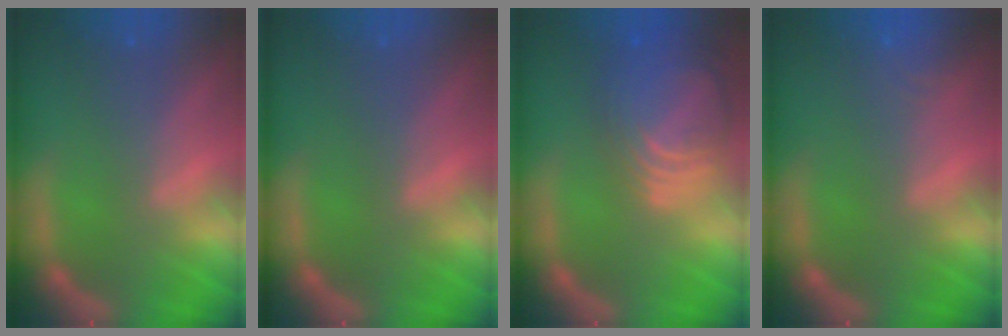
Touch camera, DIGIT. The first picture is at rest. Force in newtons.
{"total": 0.0}
{"total": 10.0}
{"total": 2.4}